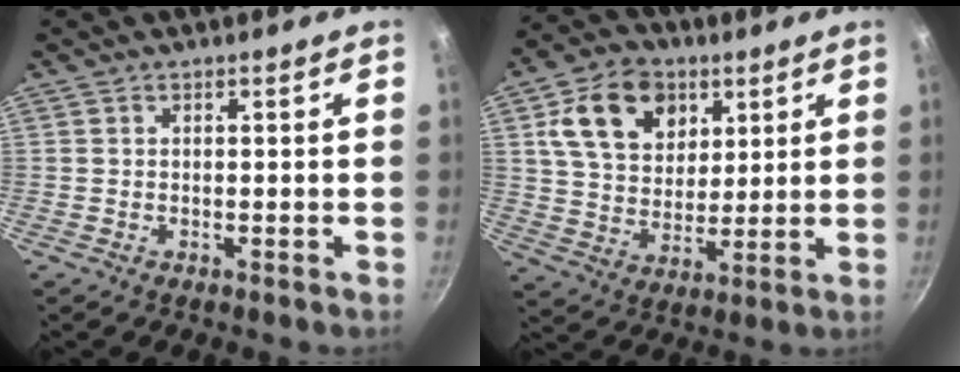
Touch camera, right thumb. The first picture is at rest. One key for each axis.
{"total": 15.2, "fx": 6.0, "fy": 11.2, "fz": 8.4, "tx": -0.114, "ty": -0.011, "tz": 0.101}